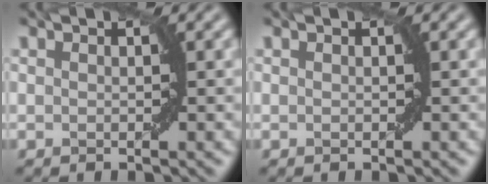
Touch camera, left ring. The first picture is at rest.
{"total": 0.0}